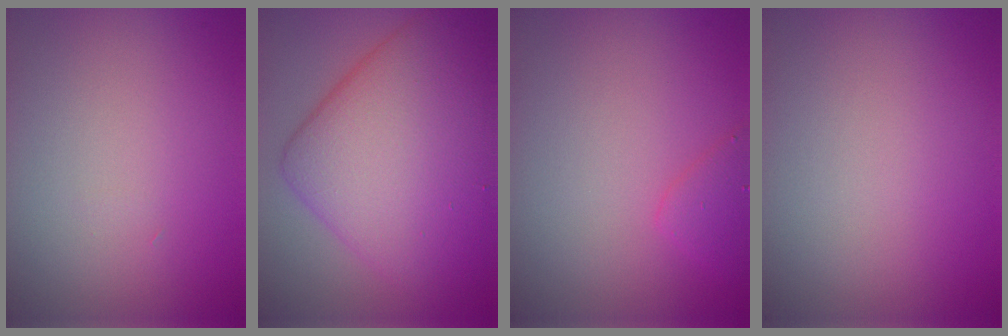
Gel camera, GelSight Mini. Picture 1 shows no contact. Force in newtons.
{"total": 11.2, "press": 11.2, "slide": 0.4}
{"total": 1.7, "press": 1.7, "slide": 0.1}
{"total": 0.0}